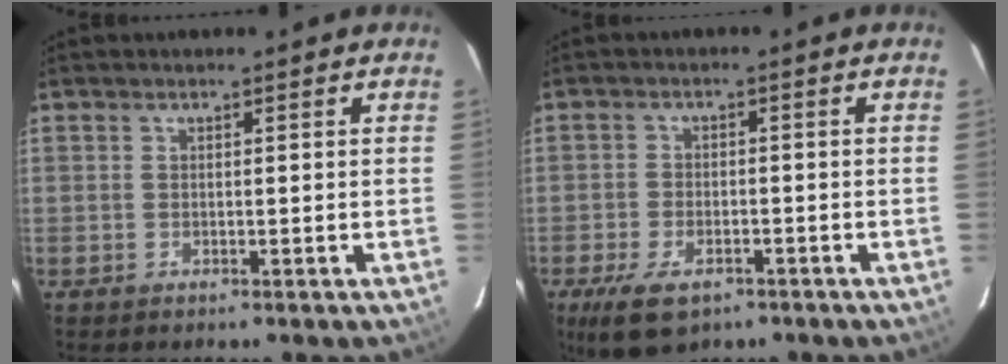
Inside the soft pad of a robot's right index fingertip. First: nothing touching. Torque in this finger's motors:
{"motor_torque": [0.74, -0.44, 0.15, 0.04]}